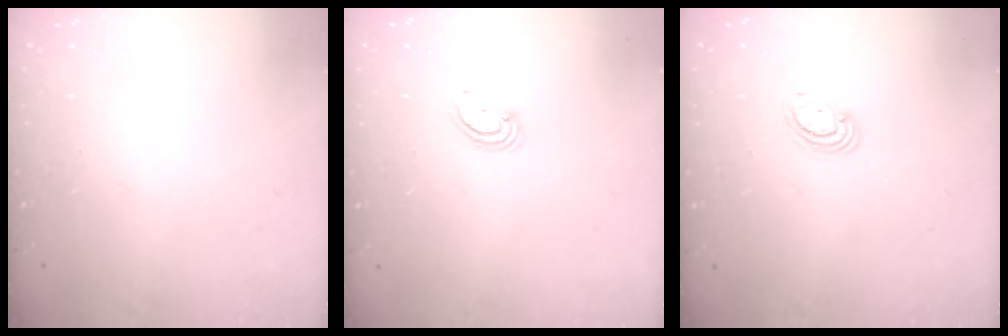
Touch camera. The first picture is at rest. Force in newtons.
{"total": 2.6, "press": 2.6, "slide": 0.2}
{"total": 2.5, "press": 2.5, "slide": 0.3}